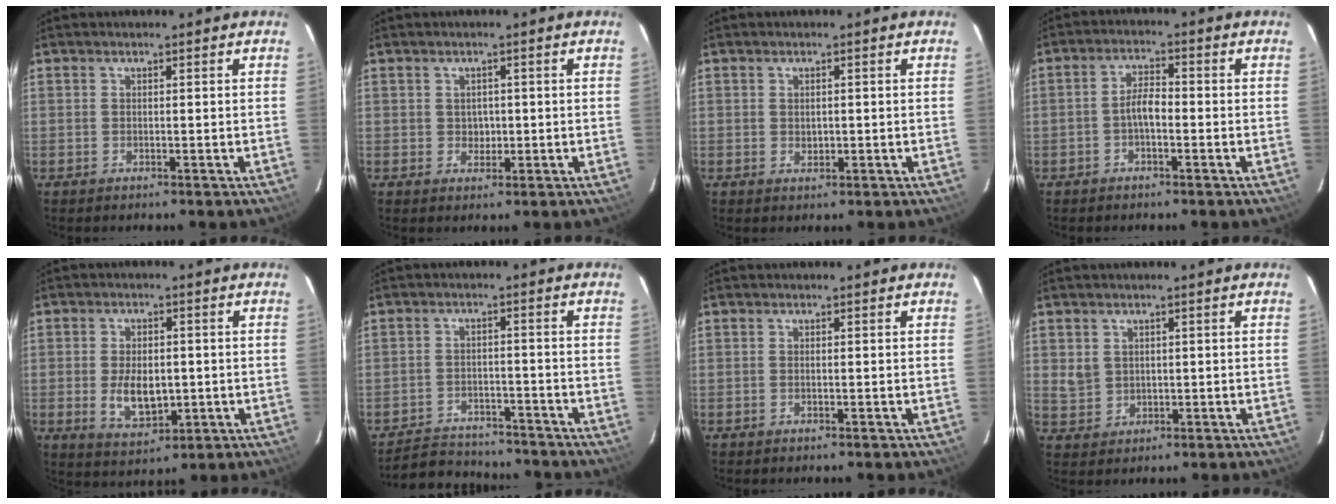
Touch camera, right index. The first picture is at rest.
{"total": 2.0, "force": [0.1, 1.9, 0.7], "torque": [-0.008, 0.003, 0.005]}
{"total": 1.4, "force": [0.1, 1.1, 0.9], "torque": [-0.015, 0.000, 0.004]}
{"total": 3.6, "force": [-1.3, 1.4, 3.0], "torque": [-0.061, 0.012, -0.025]}
{"total": 8.1, "force": [-1.1, 4.6, 6.5], "torque": [-0.126, -0.010, -0.009]}
{"total": 10.7, "force": [-9.8, 3.8, 2.2], "torque": [-0.065, 0.017, -0.138]}
{"total": 0.0}
{"total": 3.5, "force": [0.9, 3.2, 1.2], "torque": [-0.023, 0.003, 0.027]}